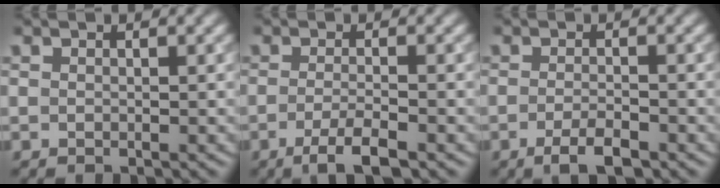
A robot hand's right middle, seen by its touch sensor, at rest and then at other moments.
{"total": 3.3, "force": [-1.7, 0.8, 2.7], "torque": [-0.046, -0.001, -0.035]}
{"total": 2.6, "force": [-1.5, 0.6, 2.0], "torque": [-0.037, -0.001, -0.028]}